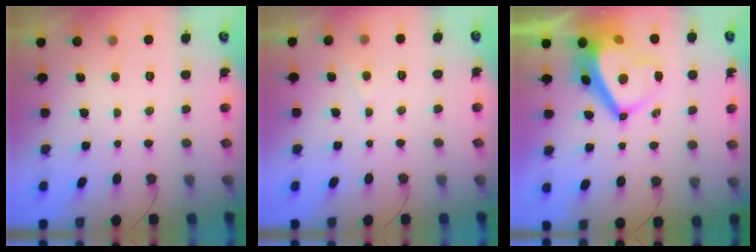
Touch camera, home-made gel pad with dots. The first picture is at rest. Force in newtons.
{"total": 2.1, "press": 2.1, "slide": 0.3}
{"total": 9.6, "press": 9.4, "slide": 1.6}